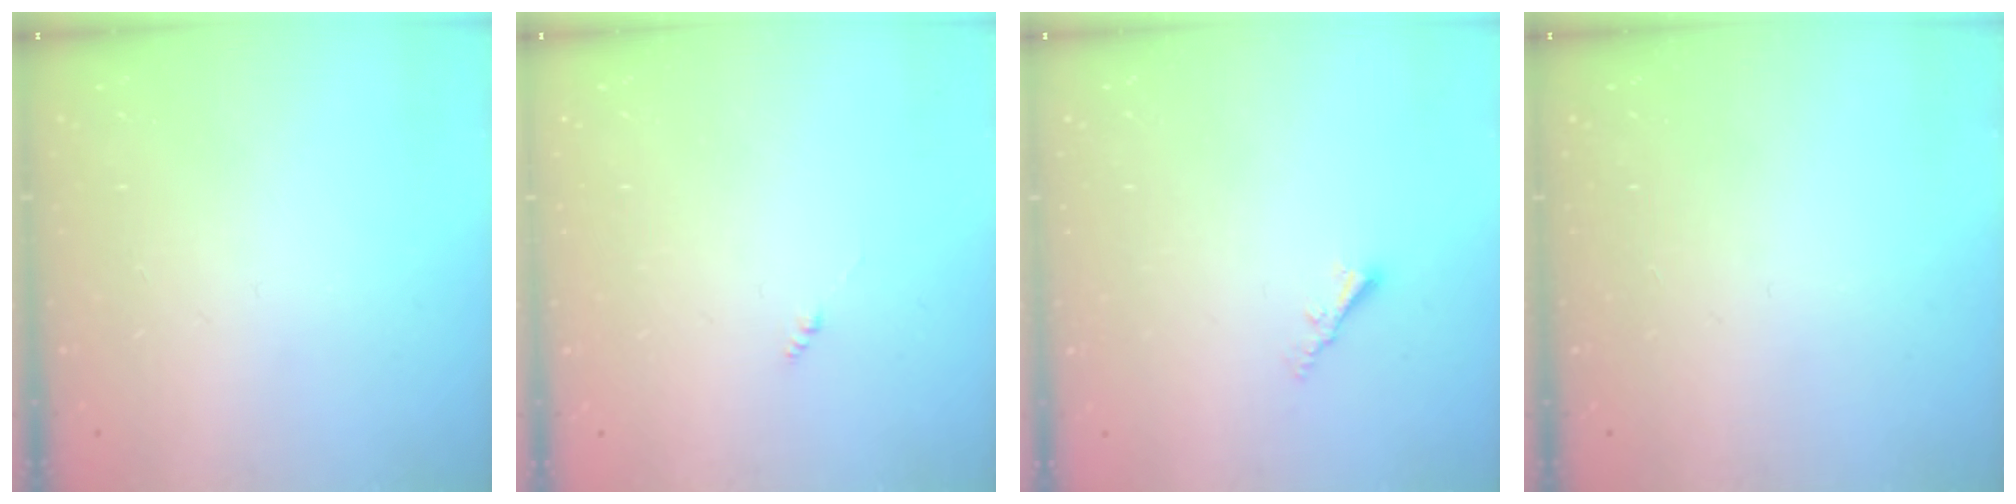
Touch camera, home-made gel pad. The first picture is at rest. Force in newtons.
{"total": 0.0}
{"total": 2.2, "press": 2.2, "slide": 0.4}
{"total": 0.0}